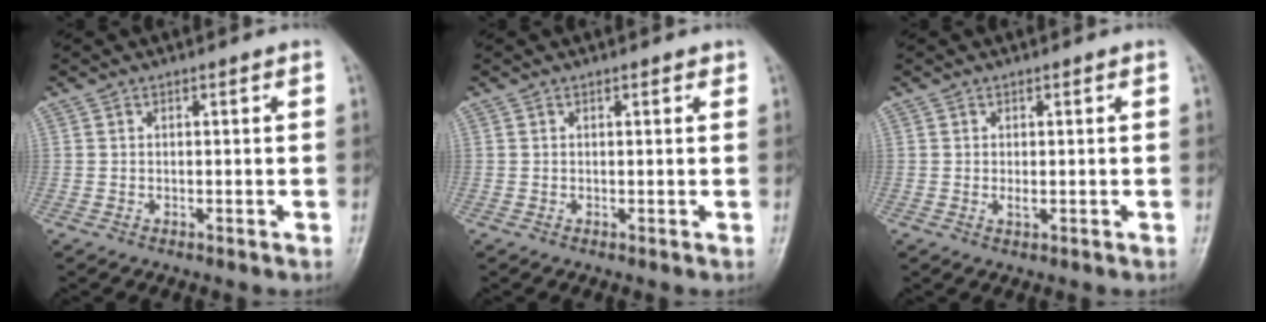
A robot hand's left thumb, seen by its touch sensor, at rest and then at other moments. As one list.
[{"total": 1.1, "force": [0.7, 0.4, 0.7], "torque": [-0.008, -0.001, 0.008]}, {"total": 1.5, "force": [0.1, 0.6, 1.4], "torque": [-0.022, 0.001, 0.006]}]